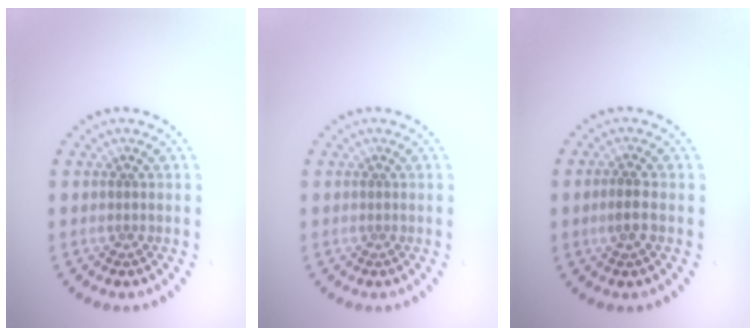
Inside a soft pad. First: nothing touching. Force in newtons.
{"total": 0.0}
{"total": 1.7, "press": 1.6, "slide": 0.6}